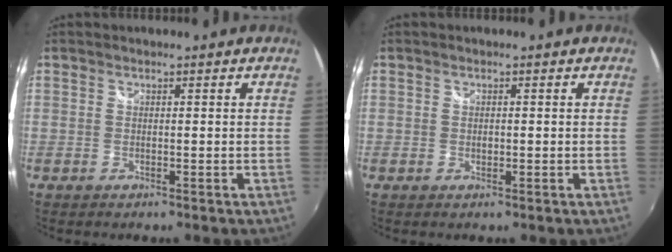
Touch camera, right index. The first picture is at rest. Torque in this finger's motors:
{"motor_torque": [0.13, 0.06, 0.02, 0.00]}